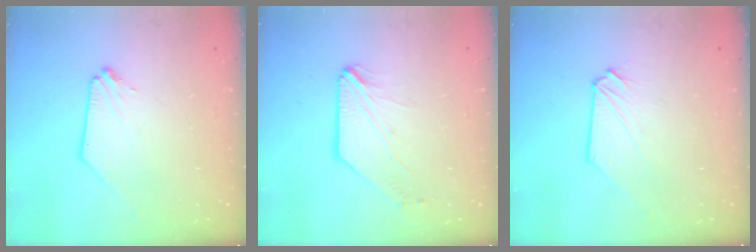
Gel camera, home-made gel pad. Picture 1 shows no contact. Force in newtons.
{"total": 1.6, "press": 1.6, "slide": 0.4}
{"total": 0.0}